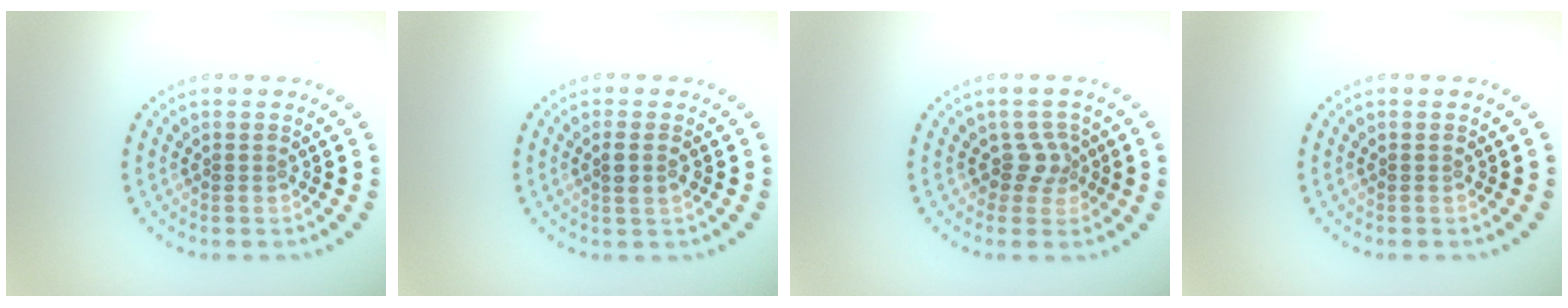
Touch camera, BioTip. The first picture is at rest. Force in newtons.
{"total": 1.5, "press": 1.3, "slide": 0.8}
{"total": 1.9, "press": 1.4, "slide": 1.3}
{"total": 0.0}